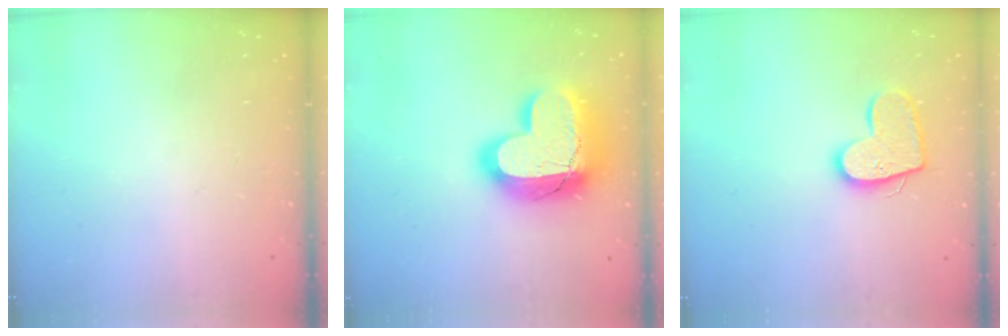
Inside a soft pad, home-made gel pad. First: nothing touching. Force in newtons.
{"total": 21.0, "press": 20.9, "slide": 1.5}
{"total": 13.0, "press": 13.0, "slide": 0.9}